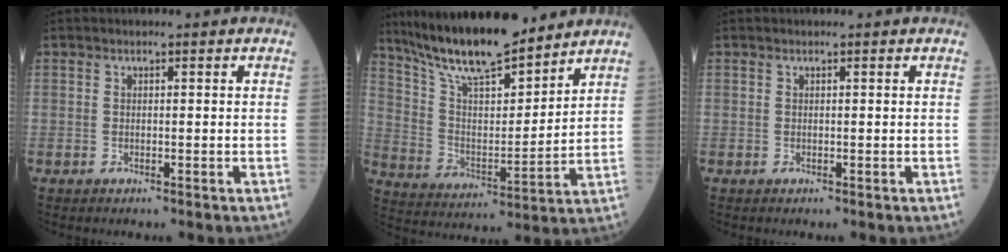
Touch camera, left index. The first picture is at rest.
{"total": 16.8, "force": [14.3, 2.9, 8.3], "torque": [-0.147, 0.002, 0.259]}
{"total": 0.0}